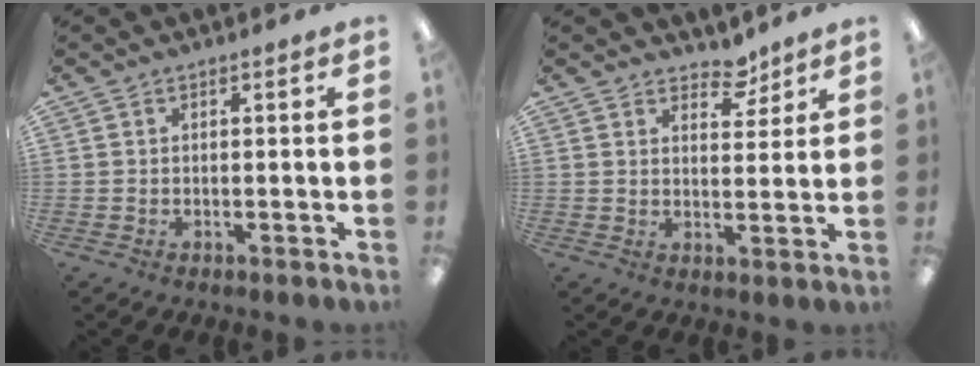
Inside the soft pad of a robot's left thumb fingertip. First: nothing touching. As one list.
[{"total": 5.8, "force": [4.7, 2.9, 1.8], "torque": [-0.007, -0.031, 0.080]}]